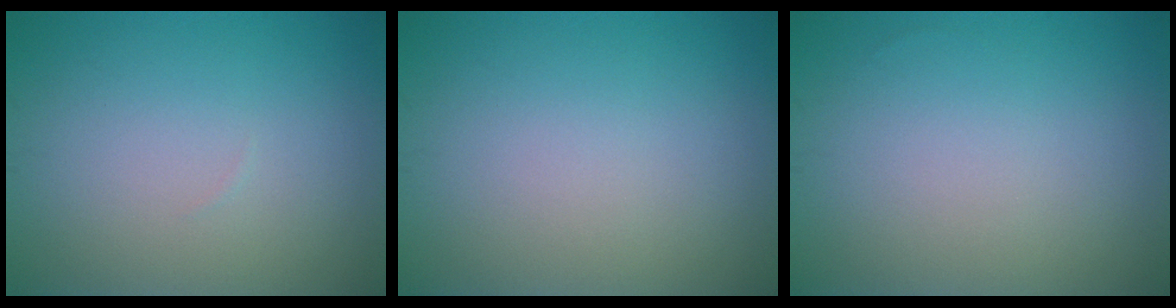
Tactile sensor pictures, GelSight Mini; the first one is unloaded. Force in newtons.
{"total": 0.0}
{"total": 0.0}